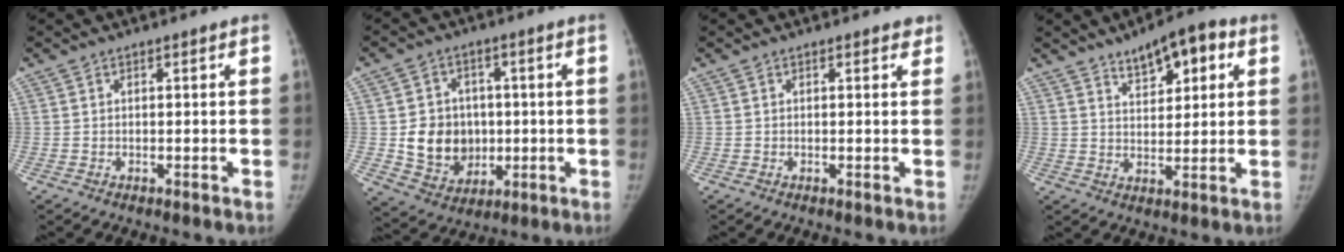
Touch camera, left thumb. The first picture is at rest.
{"total": 11.4, "force": [-0.4, 9.9, 5.8], "torque": [-0.053, 0.000, 0.010]}
{"total": 1.0, "force": [0.8, 0.5, 0.4], "torque": [0.004, -0.004, 0.004]}
{"total": 9.1, "force": [4.9, 4.1, 6.5], "torque": [-0.066, -0.014, 0.073]}